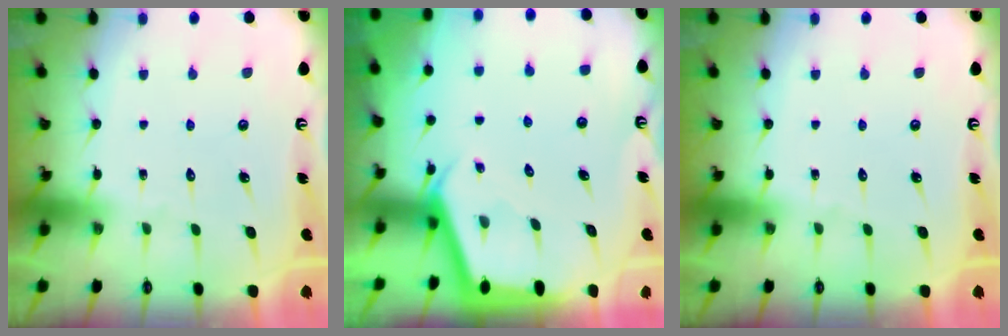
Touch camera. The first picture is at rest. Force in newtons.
{"total": 2.9, "press": 2.8, "slide": 0.3}
{"total": 0.0}